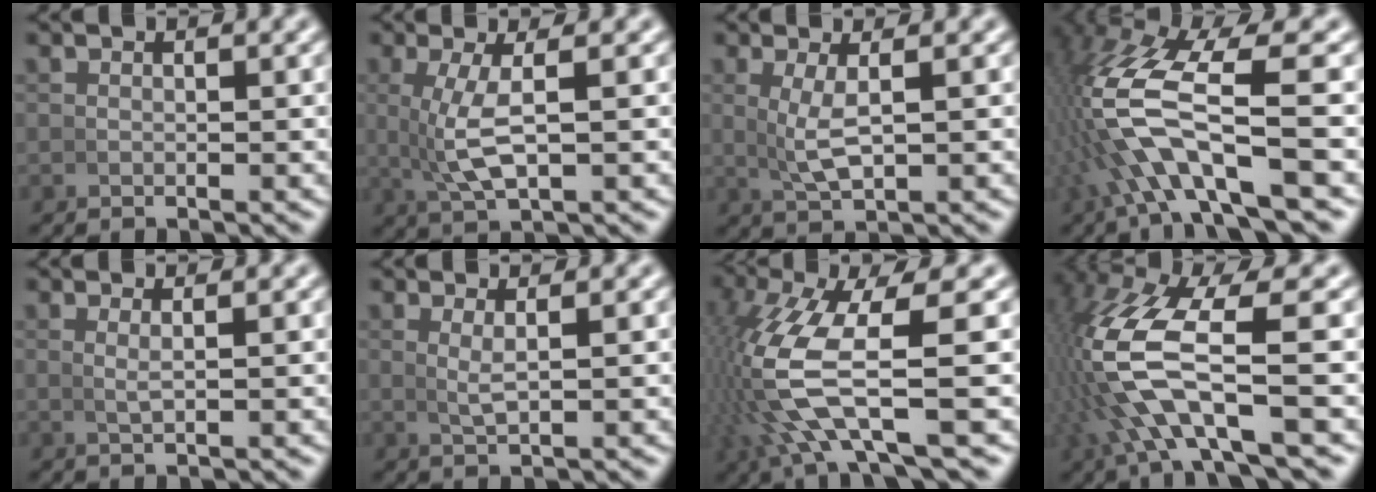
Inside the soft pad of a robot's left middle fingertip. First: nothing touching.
{"total": 4.4, "force": [0.4, 1.1, 4.2], "torque": [-0.082, 0.003, 0.015]}
{"total": 3.2, "force": [0.4, 0.8, 3.1], "torque": [-0.063, -0.003, 0.017]}
{"total": 8.5, "force": [0.1, 3.2, 7.8], "torque": [-0.186, -0.011, 0.009]}
{"total": 1.0, "force": [0.5, -0.2, 0.8], "torque": [-0.017, -0.002, 0.012]}
{"total": 1.6, "force": [0.7, 0.0, 1.5], "torque": [-0.030, -0.002, 0.017]}
{"total": 8.0, "force": [-0.1, 2.7, 7.6], "torque": [-0.182, -0.014, 0.014]}
{"total": 9.3, "force": [-0.2, 4.1, 8.3], "torque": [-0.209, -0.021, 0.011]}